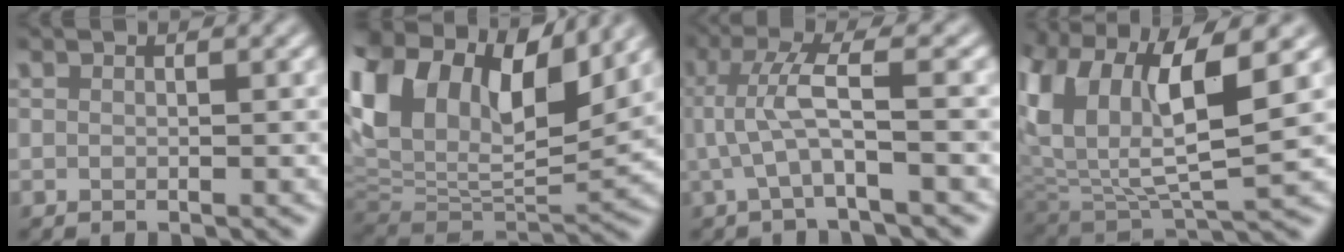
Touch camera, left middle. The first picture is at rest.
{"total": 15.0, "force": [6.7, 8.0, 10.8], "torque": [-0.217, 0.043, 0.113]}
{"total": 4.2, "force": [-0.4, 0.5, 4.2], "torque": [-0.089, 0.010, -0.011]}
{"total": 10.9, "force": [4.2, 4.6, 8.9], "torque": [-0.188, 0.000, 0.082]}